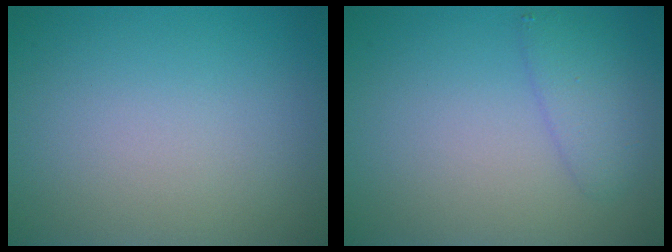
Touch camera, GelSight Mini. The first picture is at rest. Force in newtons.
{"total": 2.3, "press": 2.3, "slide": 0.1}